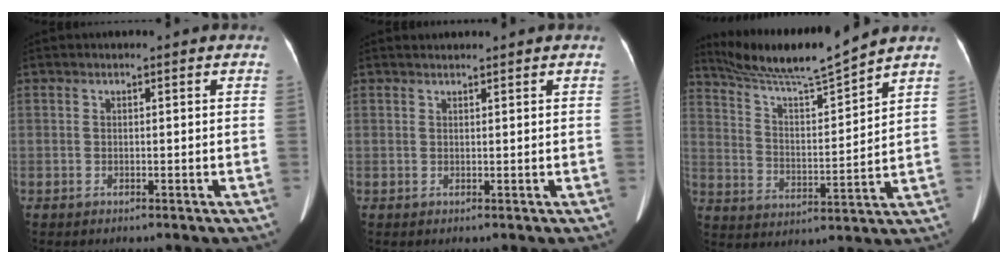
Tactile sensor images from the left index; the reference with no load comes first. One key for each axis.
{"total": 1.8, "fx": 1.7, "fy": 0.0, "fz": 0.4, "tx": -0.007, "ty": 0.021, "tz": 0.034}
{"total": 12.8, "fx": 11.8, "fy": -1.8, "fz": 4.5, "tx": -0.087, "ty": -0.011, "tz": 0.211}